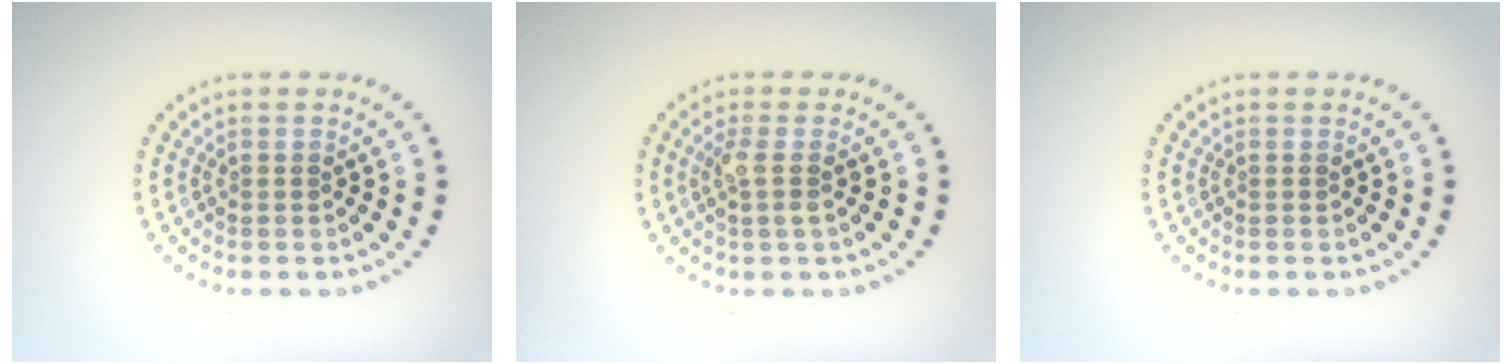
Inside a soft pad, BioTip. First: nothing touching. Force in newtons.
{"total": 1.7, "press": 1.4, "slide": 0.9}
{"total": 0.0}